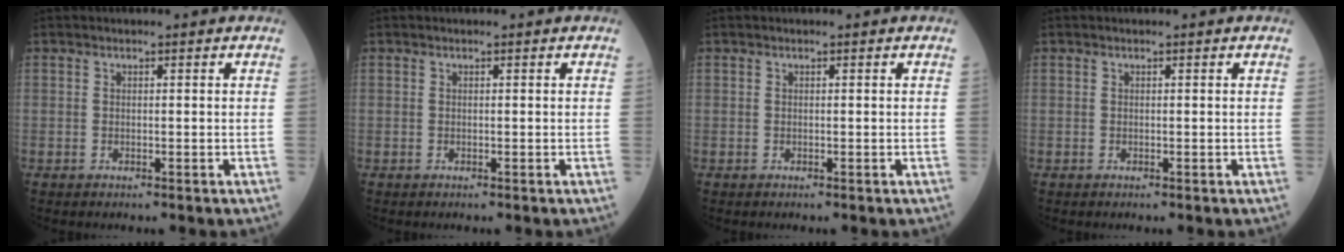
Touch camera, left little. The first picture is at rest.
{"total": 0.0}
{"total": 0.0}
{"total": 0.0}